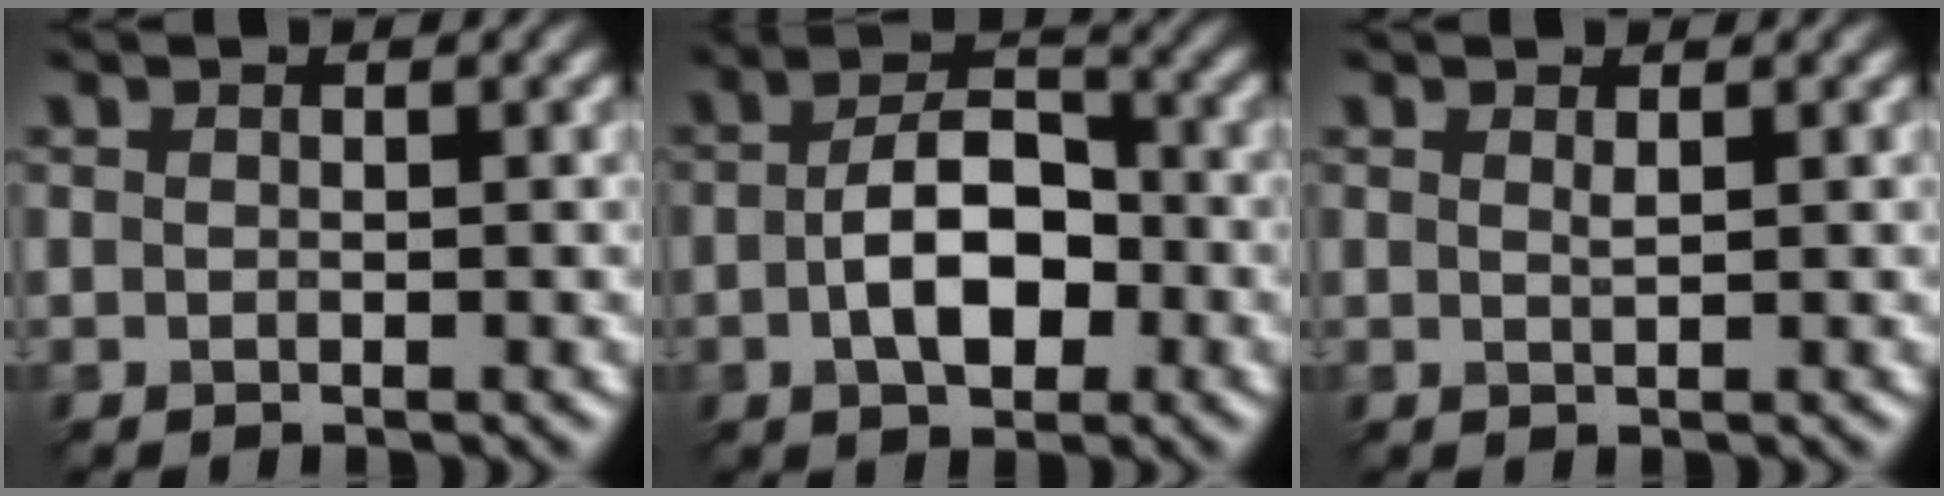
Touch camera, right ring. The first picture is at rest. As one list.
[{"total": 4.2, "force": [-1.7, 1.8, 3.4], "torque": [-0.092, 0.006, -0.007]}, {"total": 1.2, "force": [-0.2, -1.0, -0.6], "torque": [-0.020, 0.000, 0.016]}]